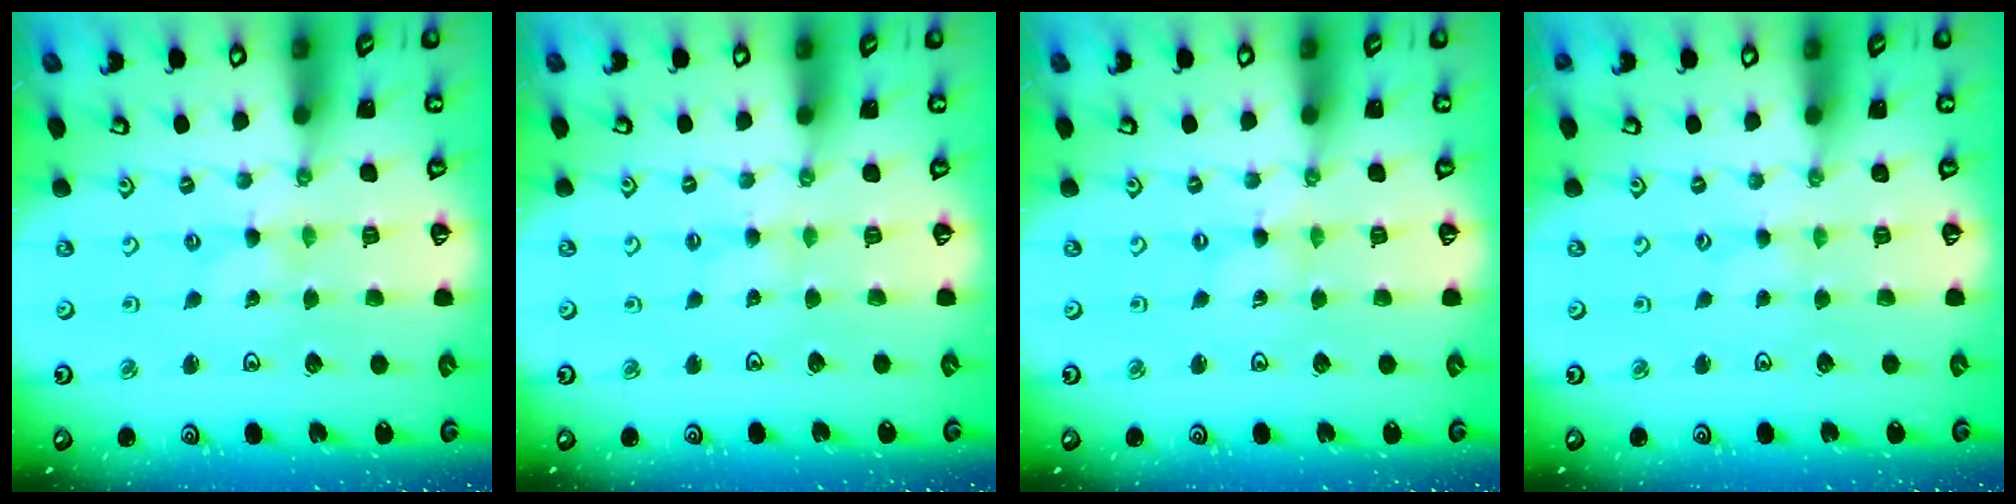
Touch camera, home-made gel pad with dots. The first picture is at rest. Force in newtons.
{"total": 1.5, "press": 1.5, "slide": 0.3}
{"total": 0.0}
{"total": 0.0}